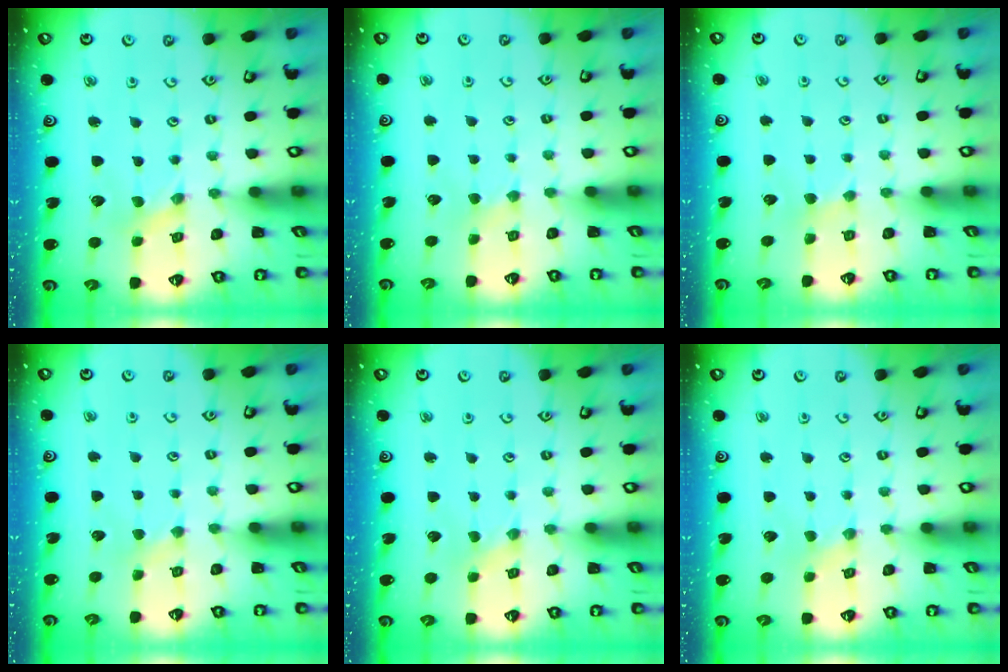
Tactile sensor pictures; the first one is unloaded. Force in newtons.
{"total": 1.8, "press": 1.8, "slide": 0.3}
{"total": 2.2, "press": 2.2, "slide": 0.5}
{"total": 2.4, "press": 2.3, "slide": 0.3}
{"total": 0.0}
{"total": 1.2, "press": 1.1, "slide": 0.2}